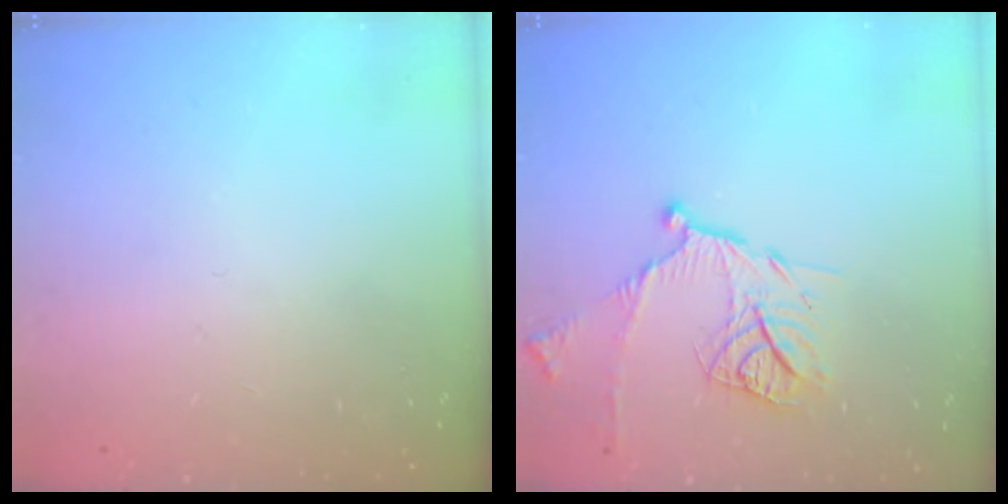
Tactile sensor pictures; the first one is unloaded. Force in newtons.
{"total": 12.4, "press": 12.4, "slide": 1.0}